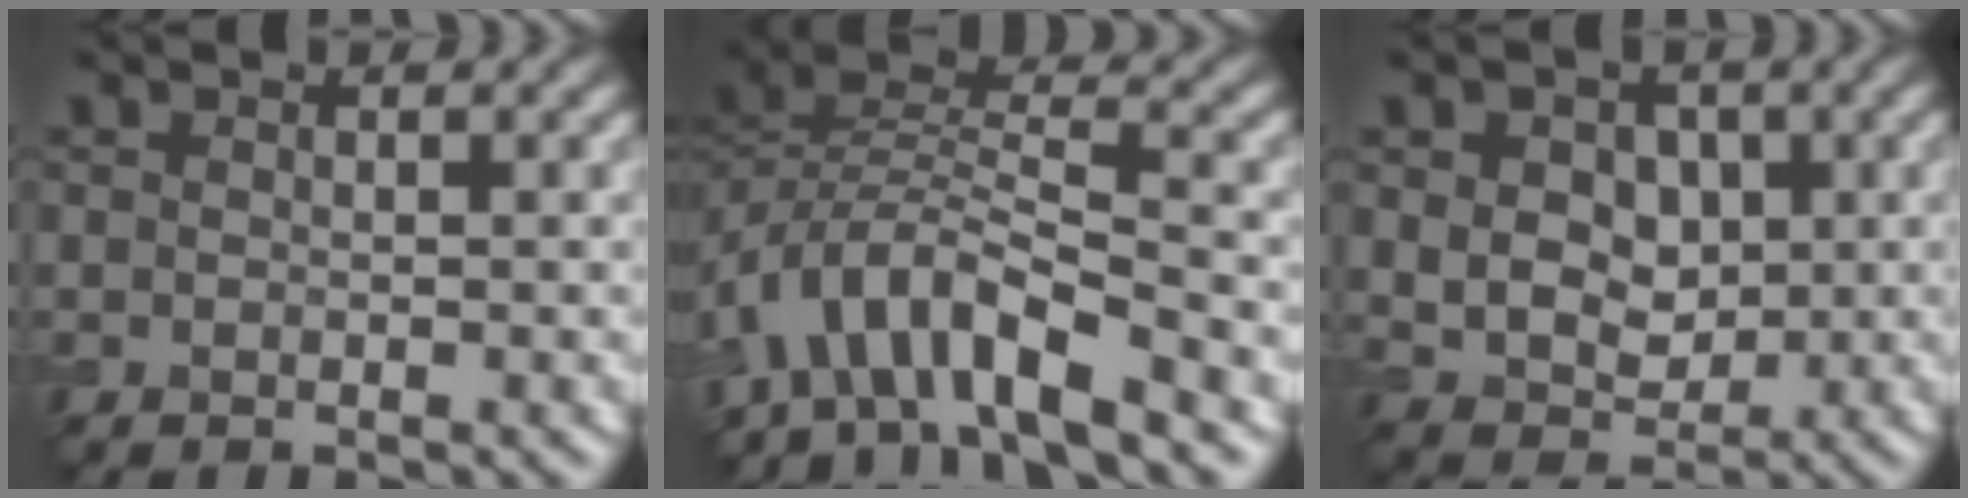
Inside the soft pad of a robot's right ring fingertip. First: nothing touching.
{"total": 7.4, "force": [-5.0, 2.8, 4.6], "torque": [-0.072, 0.006, -0.103]}
{"total": 5.8, "force": [1.3, 4.5, 3.5], "torque": [-0.055, 0.009, 0.010]}